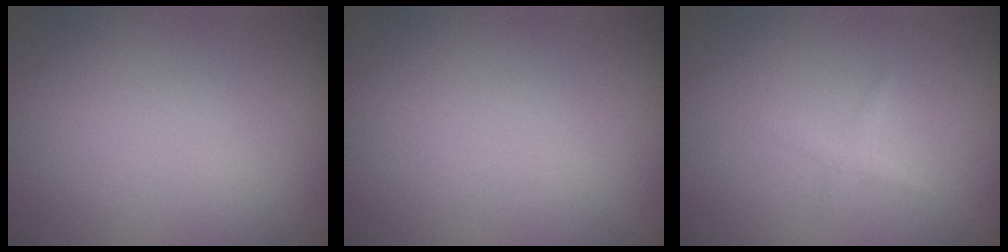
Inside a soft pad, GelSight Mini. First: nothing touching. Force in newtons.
{"total": 0.0}
{"total": 0.9, "press": 0.9, "slide": 0.1}